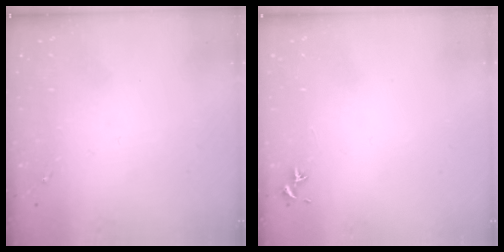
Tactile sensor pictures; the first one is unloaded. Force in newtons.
{"total": 0.8, "press": 0.7, "slide": 0.3}